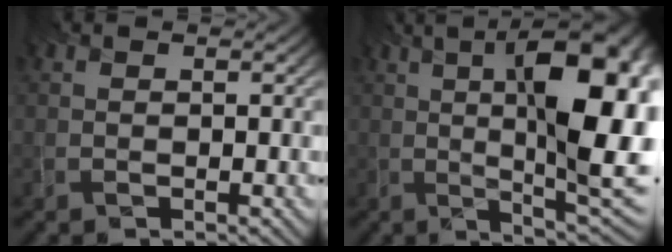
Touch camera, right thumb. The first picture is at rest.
{"total": 17.2, "force": [2.5, 5.3, 16.2], "torque": [-0.211, 0.029, 0.037]}